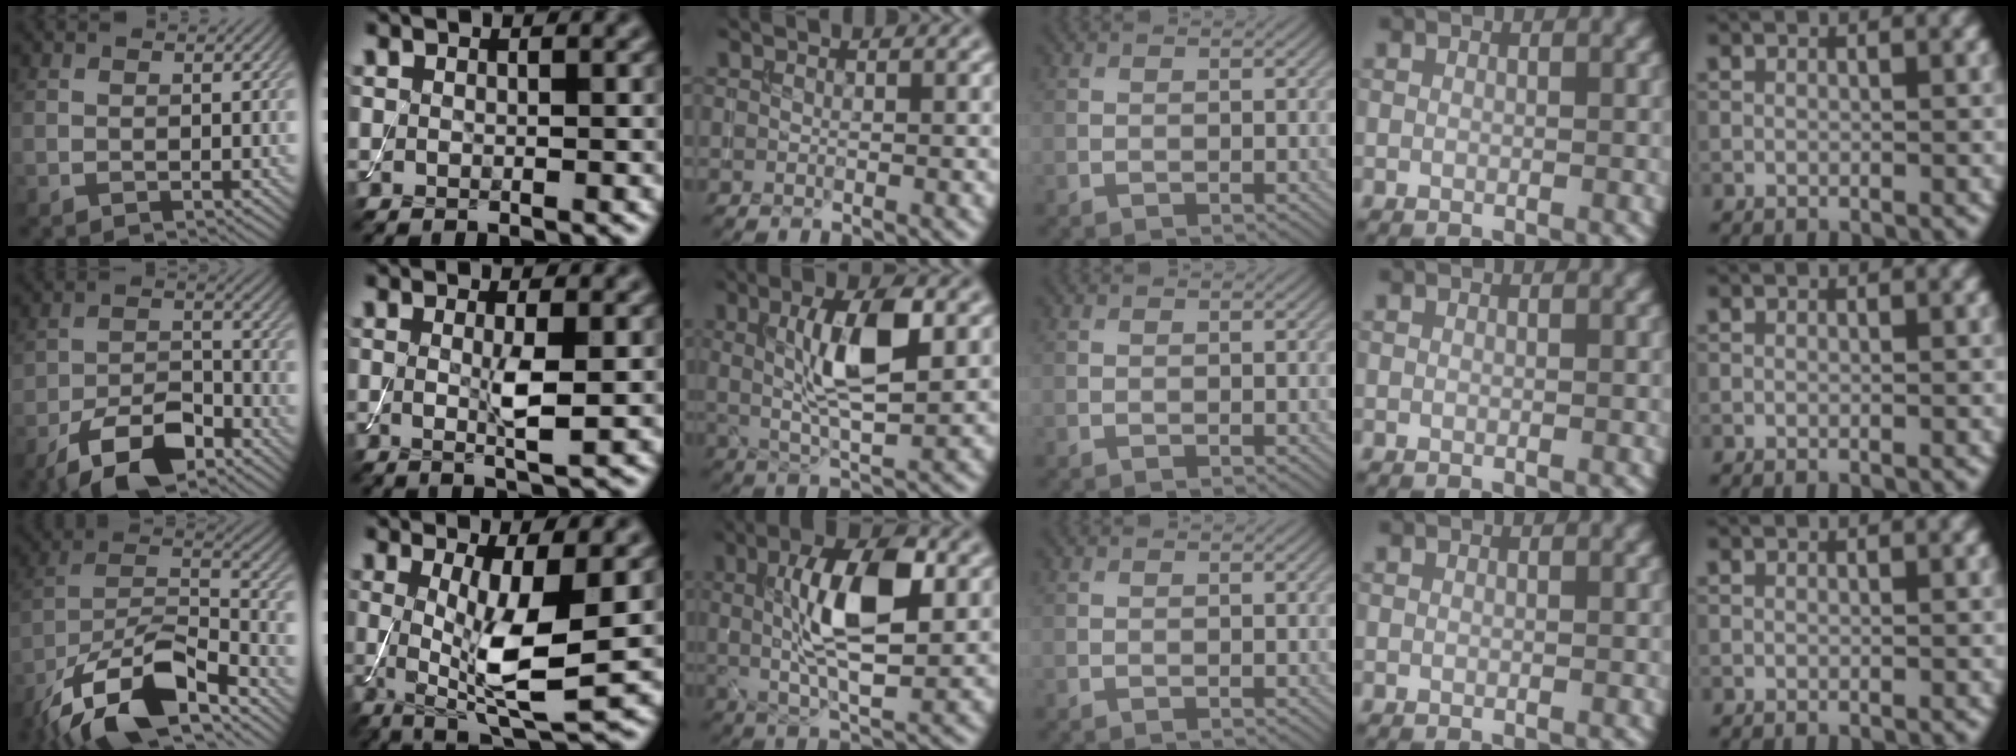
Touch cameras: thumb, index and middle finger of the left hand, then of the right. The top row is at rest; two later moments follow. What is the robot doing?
{"motion": "assemble", "object": "toy tower of hanoi"}